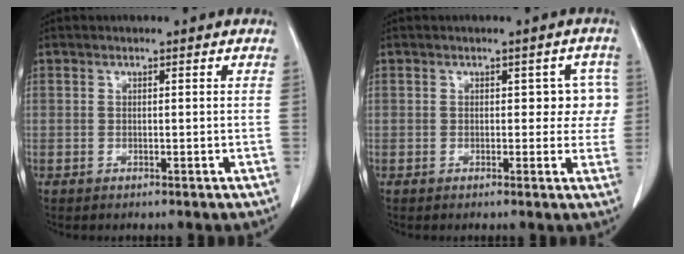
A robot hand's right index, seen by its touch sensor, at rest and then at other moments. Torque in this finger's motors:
{"motor_torque": [0.44, -0.04, 0.19, 0.02]}